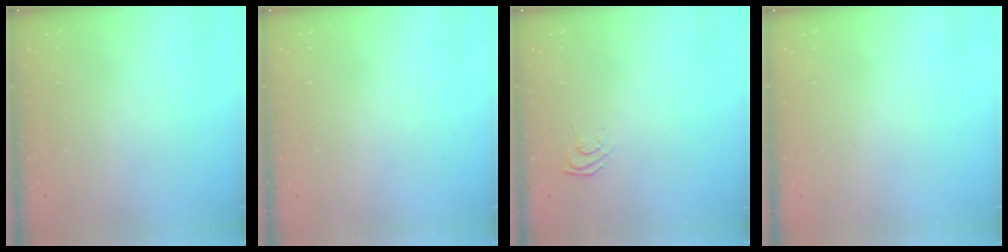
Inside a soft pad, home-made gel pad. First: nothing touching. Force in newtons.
{"total": 0.0}
{"total": 6.1, "press": 5.9, "slide": 1.4}
{"total": 0.0}